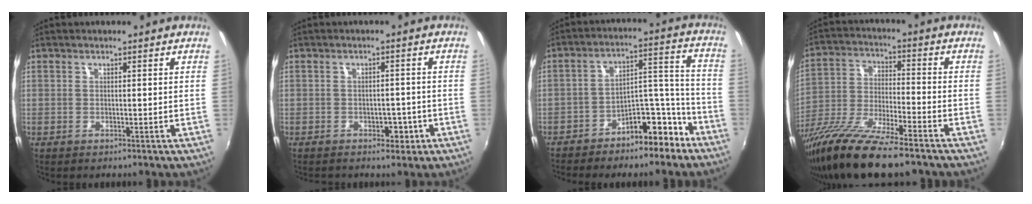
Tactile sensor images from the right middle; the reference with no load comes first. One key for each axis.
{"total": 3.4, "fx": -1.8, "fy": 2.5, "fz": 1.4, "tx": -0.027, "ty": 0.002, "tz": -0.017}
{"total": 10.9, "fx": -8.7, "fy": 4.3, "fz": 4.9, "tx": -0.064, "ty": 0.058, "tz": -0.126}
{"total": 17.9, "fx": -13.5, "fy": 3.0, "fz": 11.4, "tx": -0.228, "ty": -0.048, "tz": -0.245}